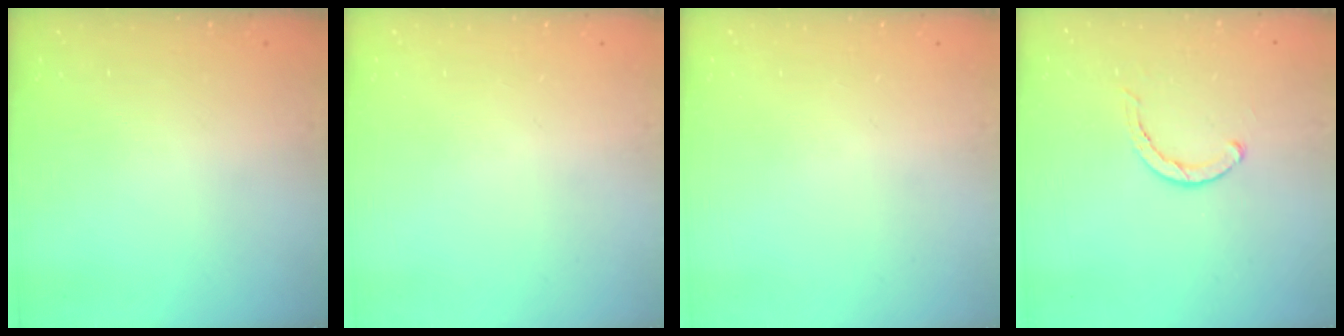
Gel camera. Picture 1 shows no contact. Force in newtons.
{"total": 0.0}
{"total": 0.0}
{"total": 2.8, "press": 2.8, "slide": 0.2}